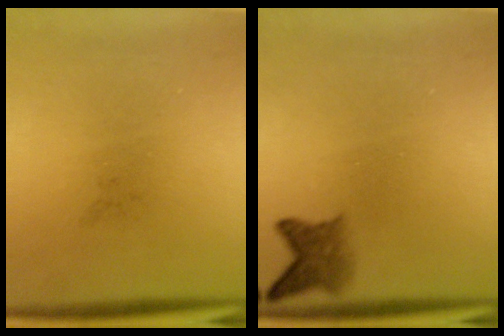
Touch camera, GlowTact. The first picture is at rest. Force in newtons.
{"total": 2.9}